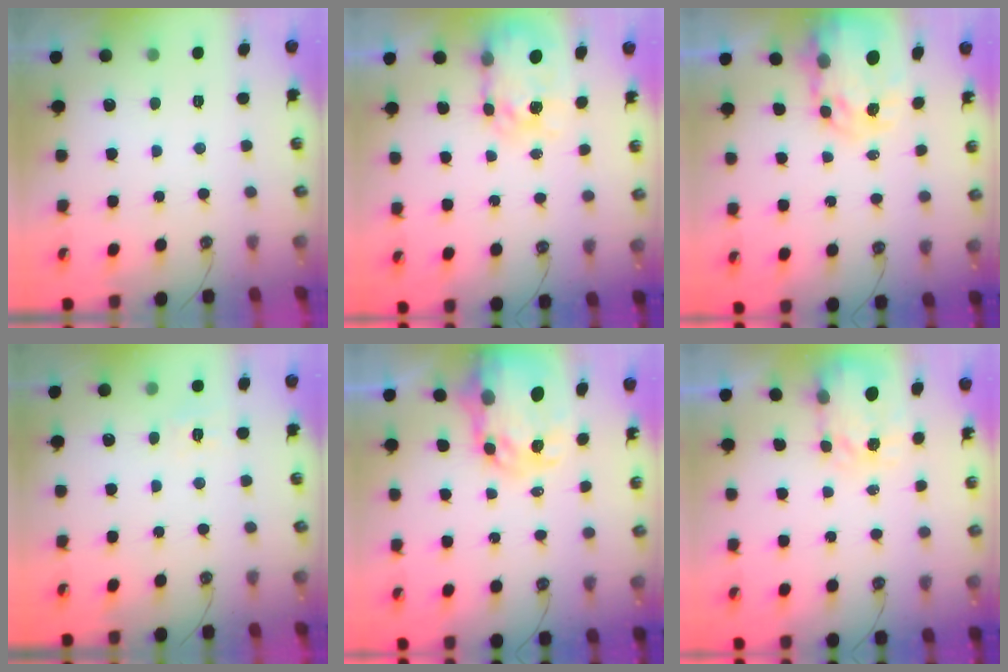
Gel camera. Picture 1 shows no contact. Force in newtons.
{"total": 7.5, "press": 7.4, "slide": 0.6}
{"total": 7.0, "press": 7.0, "slide": 0.6}
{"total": 6.5, "press": 6.4, "slide": 0.7}
{"total": 8.6, "press": 8.5, "slide": 0.8}
{"total": 3.5, "press": 3.5, "slide": 0.4}